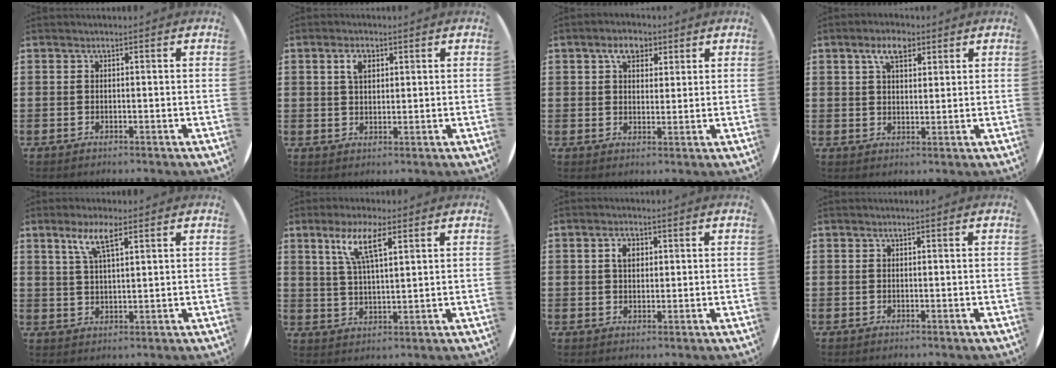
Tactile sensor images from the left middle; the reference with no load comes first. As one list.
[{"total": 2.8, "force": [1.5, 1.7, 1.7], "torque": [-0.022, 0.000, 0.023]}, {"total": 4.2, "force": [2.7, 2.6, 1.9], "torque": [-0.022, 0.005, 0.043]}, {"total": 4.7, "force": [3.1, 2.2, 2.8], "torque": [-0.046, 0.004, 0.051]}, {"total": 5.1, "force": [3.2, 1.1, 3.7], "torque": [-0.082, 0.009, 0.055]}, {"total": 7.1, "force": [4.2, 1.8, 5.4], "torque": [-0.118, 0.010, 0.071]}, {"total": 2.5, "force": [1.0, 1.7, 1.5], "torque": [-0.016, 0.002, 0.013]}, {"total": 0.0}]